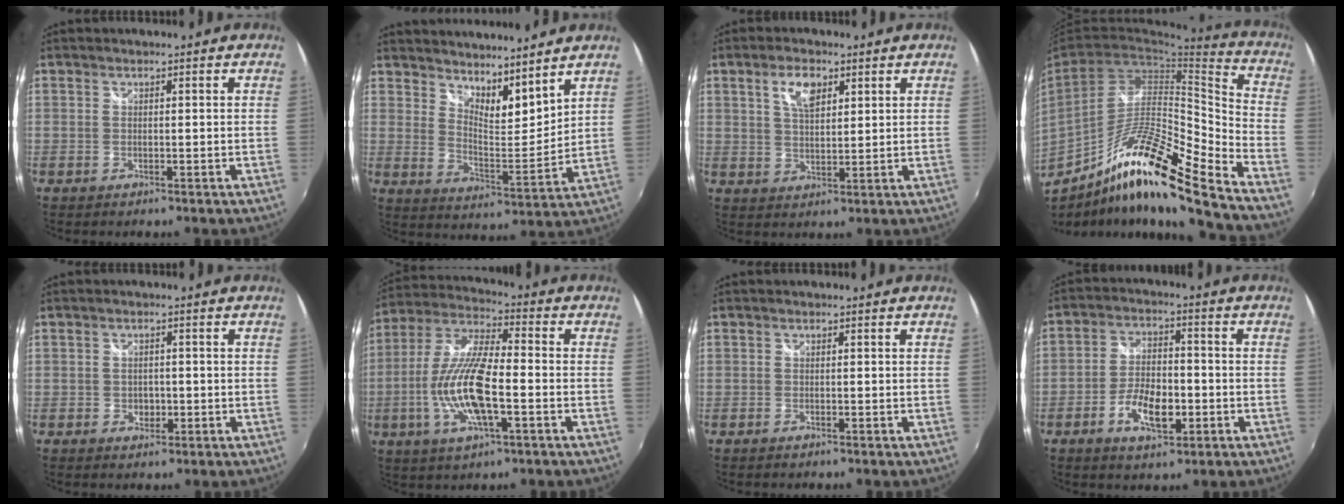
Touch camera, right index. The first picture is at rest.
{"total": 9.7, "force": [8.3, 2.5, 4.5], "torque": [-0.061, -0.014, 0.139]}
{"total": 5.7, "force": [2.8, 2.8, 4.2], "torque": [-0.072, 0.008, 0.052]}
{"total": 20.4, "force": [-13.5, 1.7, 15.1], "torque": [-0.251, -0.016, -0.242]}
{"total": 2.8, "force": [-0.8, 2.3, 1.4], "torque": [-0.024, 0.002, -0.011]}
{"total": 15.1, "force": [-3.9, 4.4, 13.9], "torque": [-0.283, -0.005, -0.076]}
{"total": 0.5, "force": [-0.5, 0.2, 0.2], "torque": [-0.004, -0.004, -0.011]}
{"total": 8.9, "force": [-3.4, 4.2, 7.1], "torque": [-0.144, 0.003, -0.057]}